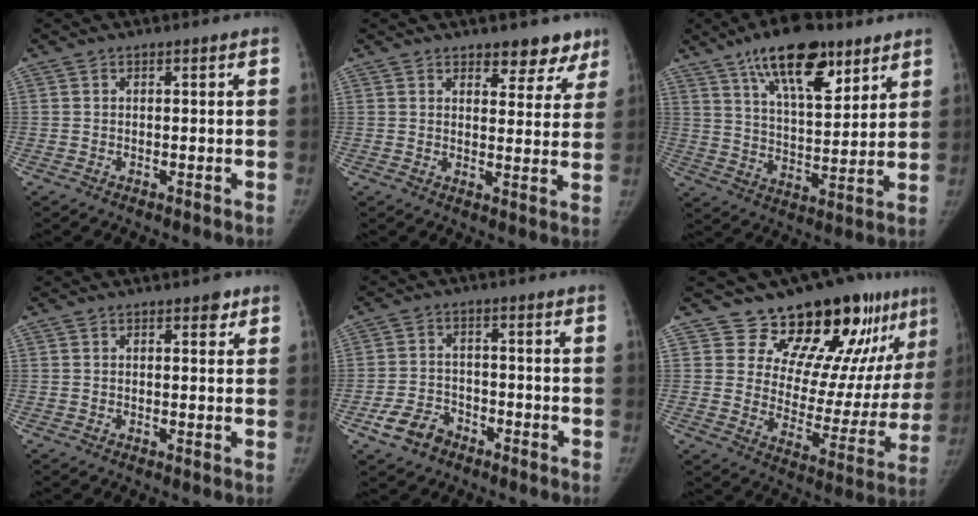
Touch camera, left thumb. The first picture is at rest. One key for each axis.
{"total": 6.8, "fx": 5.3, "fy": 3.5, "fz": 2.4, "tx": 0.015, "ty": -0.030, "tz": 0.063}
{"total": 17.1, "fx": 10.4, "fy": 7.0, "fz": 11.6, "tx": -0.151, "ty": -0.047, "tz": 0.174}
{"total": 1.8, "fx": 1.1, "fy": 1.0, "fz": 1.0, "tx": -0.001, "ty": -0.003, "tz": 0.012}
{"total": 6.4, "fx": -3.9, "fy": 4.3, "fz": 2.6, "tx": -0.042, "ty": 0.023, "tz": -0.068}
{"total": 19.9, "fx": 14.1, "fy": 9.2, "fz": 10.6, "tx": -0.079, "ty": -0.095, "tz": 0.193}